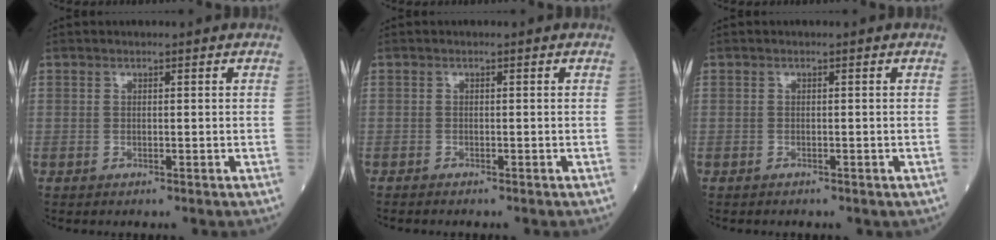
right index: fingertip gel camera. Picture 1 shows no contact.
{"total": 0.7, "force": [-0.7, 0.1, 0.2], "torque": [-0.006, -0.001, -0.014]}
{"total": 0.9, "force": [-0.7, 0.4, 0.3], "torque": [-0.011, 0.000, -0.008]}